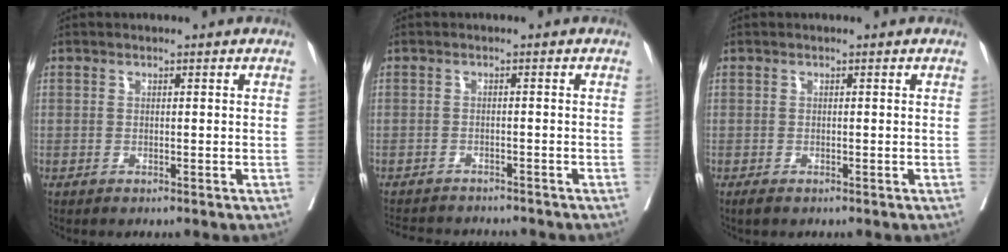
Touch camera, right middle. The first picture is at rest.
{"total": 9.3, "force": [-8.7, 1.9, 2.6], "torque": [-0.045, -0.004, -0.116]}
{"total": 1.1, "force": [-0.8, 0.4, 0.6], "torque": [-0.014, -0.003, -0.011]}